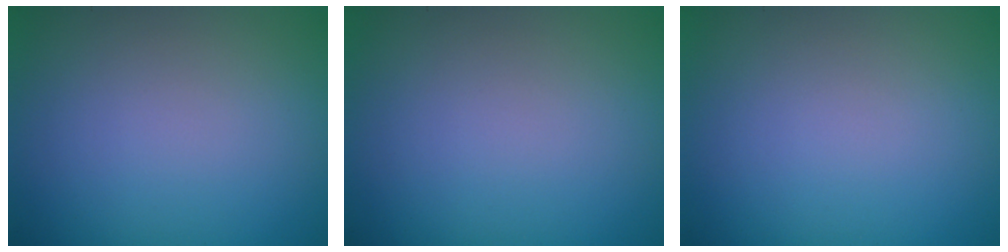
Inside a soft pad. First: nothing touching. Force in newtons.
{"total": 0.0}
{"total": 0.0}